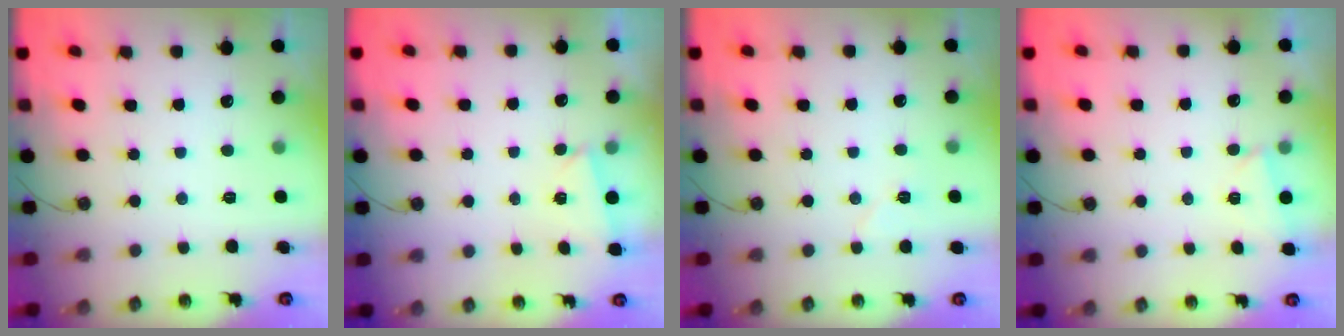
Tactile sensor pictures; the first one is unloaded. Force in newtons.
{"total": 1.0, "press": 0.9, "slide": 0.4}
{"total": 5.3, "press": 5.1, "slide": 1.5}
{"total": 2.8, "press": 2.1, "slide": 1.8}